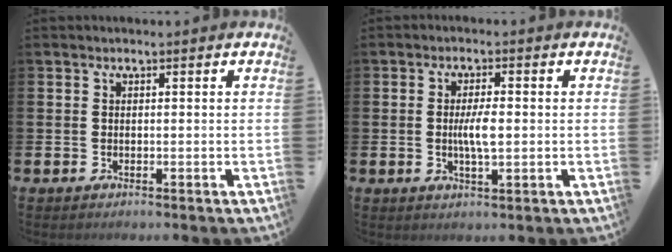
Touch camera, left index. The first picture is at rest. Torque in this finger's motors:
{"motor_torque": [0.95, 0.26, 0.16, 0.08]}